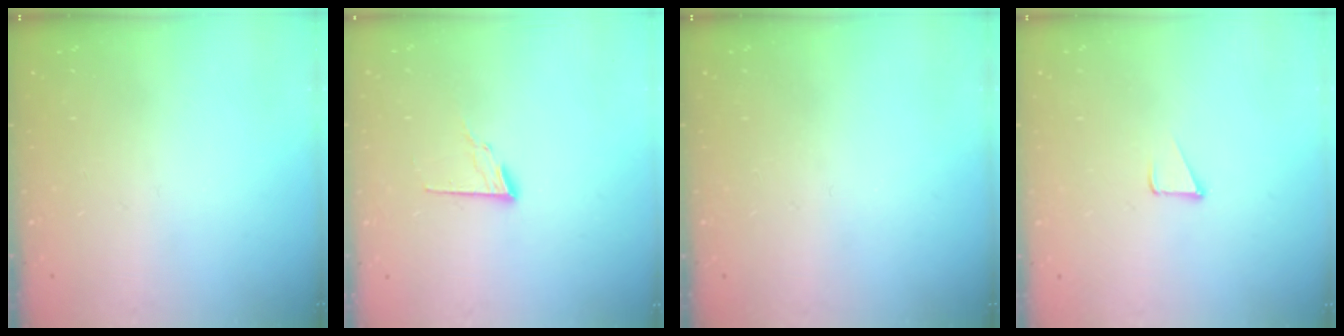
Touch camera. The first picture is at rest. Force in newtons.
{"total": 7.4, "press": 7.4, "slide": 0.6}
{"total": 0.0}
{"total": 1.7, "press": 1.7, "slide": 0.1}